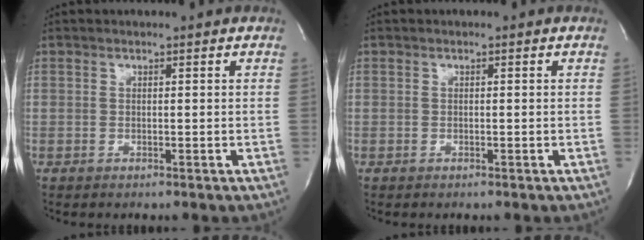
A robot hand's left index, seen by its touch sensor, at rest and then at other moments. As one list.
[{"total": 0.0}]